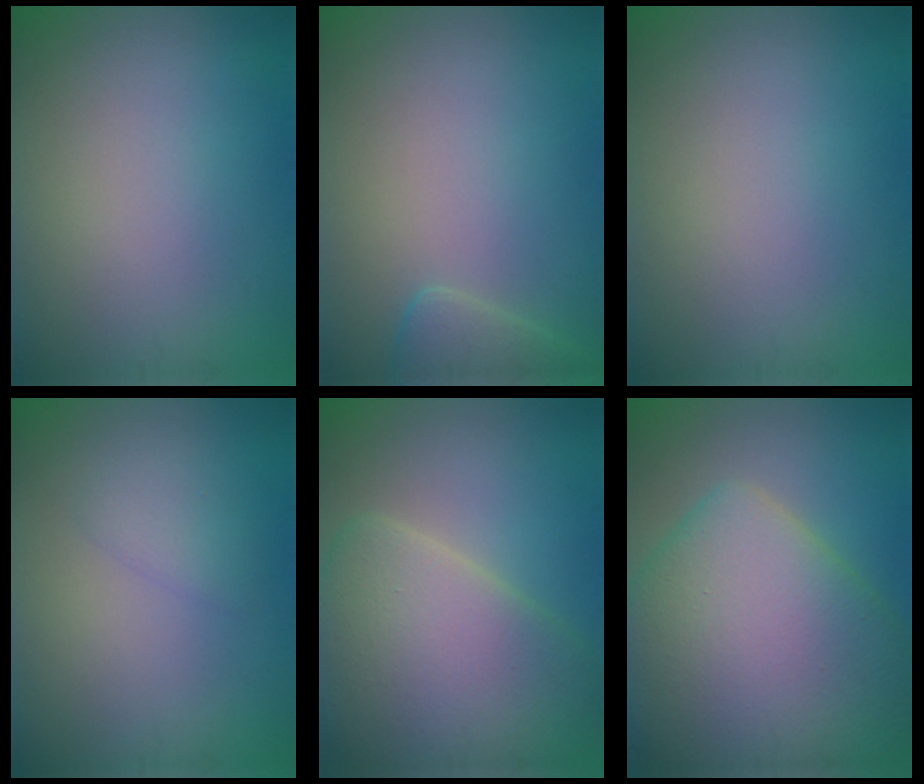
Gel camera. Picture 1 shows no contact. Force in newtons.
{"total": 2.0, "press": 2.0, "slide": 0.2}
{"total": 0.0}
{"total": 1.3, "press": 1.3, "slide": 0.1}
{"total": 8.7, "press": 8.6, "slide": 0.7}
{"total": 12.9, "press": 12.9, "slide": 0.5}